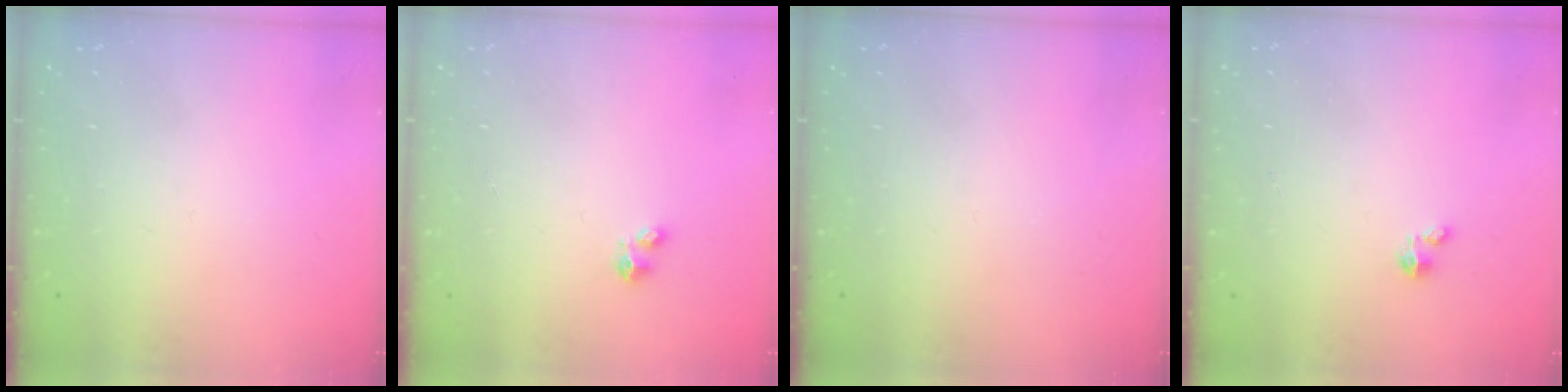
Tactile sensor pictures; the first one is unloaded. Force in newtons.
{"total": 2.8, "press": 2.8, "slide": 0.4}
{"total": 0.0}
{"total": 1.4, "press": 1.4, "slide": 0.2}